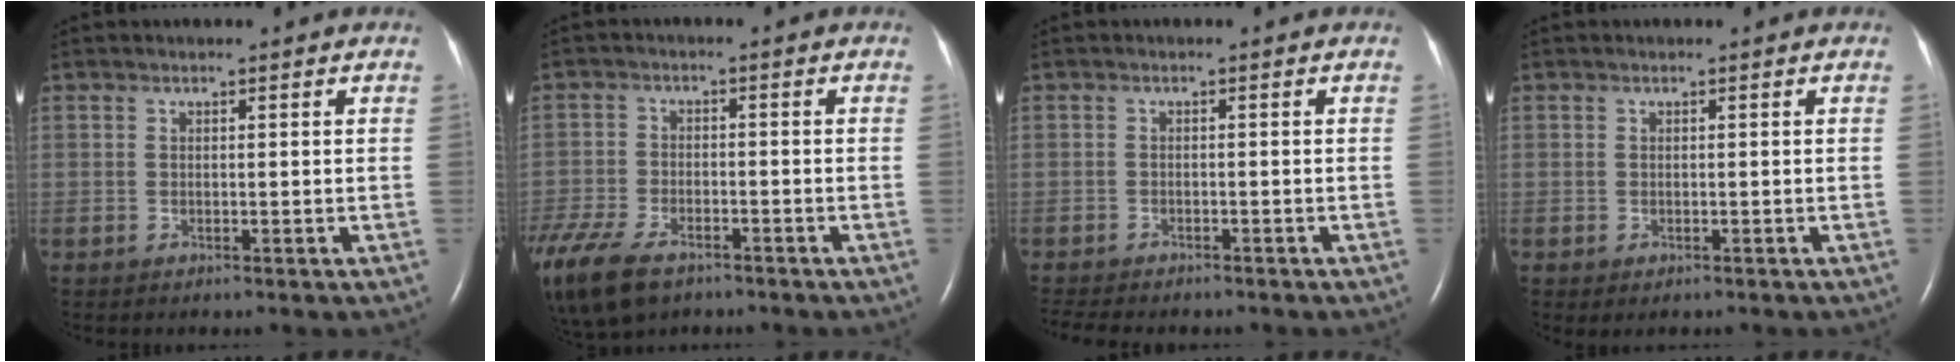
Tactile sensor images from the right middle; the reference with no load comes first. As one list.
[{"total": 17.2, "force": [-10.9, 9.0, 9.7], "torque": [-0.281, -0.039, -0.181]}, {"total": 7.4, "force": [-6.4, 2.0, 3.2], "torque": [-0.051, -0.004, -0.087]}, {"total": 0.7, "force": [-0.4, 0.3, 0.5], "torque": [-0.009, -0.004, -0.002]}]